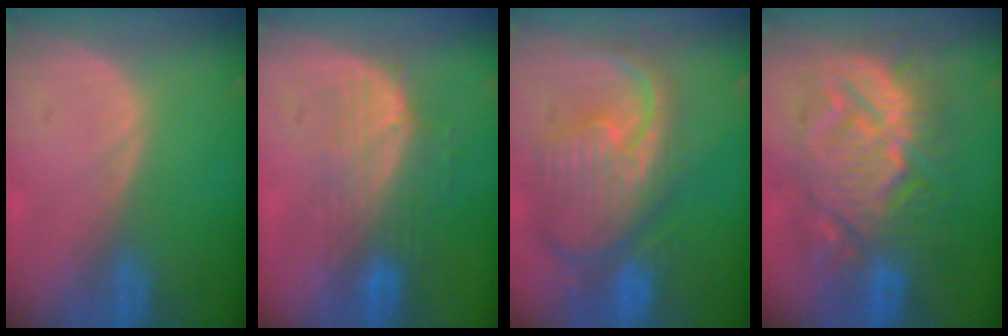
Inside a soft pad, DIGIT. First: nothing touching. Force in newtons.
{"total": 7.7, "press": 6.9, "slide": 3.5}
{"total": 12.2, "press": 10.5, "slide": 6.2}
{"total": 13.4, "press": 13.4, "slide": 1.5}